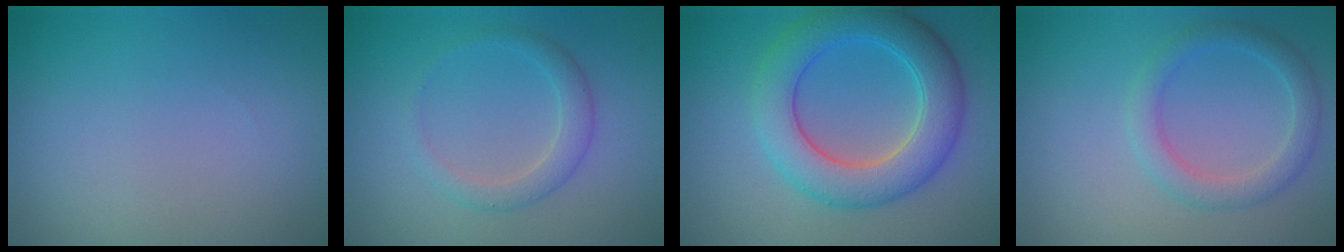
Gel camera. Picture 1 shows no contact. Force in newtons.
{"total": 1.5, "press": 1.5, "slide": 0.0}
{"total": 6.5, "press": 6.5, "slide": 0.3}
{"total": 2.5, "press": 2.5, "slide": 0.0}